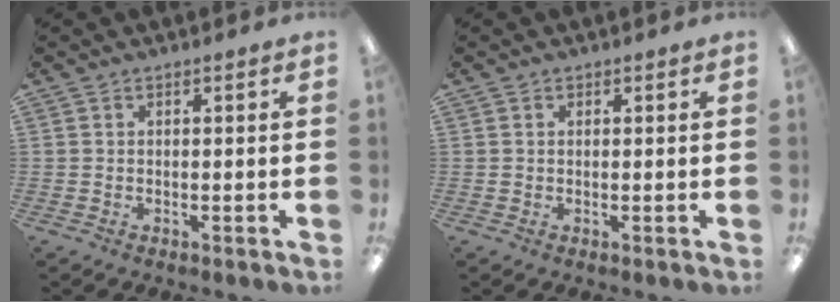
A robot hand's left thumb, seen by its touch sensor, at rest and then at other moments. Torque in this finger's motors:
{"motor_torque": [0.25, 0.25, 0.31, -0.25, 0.00]}